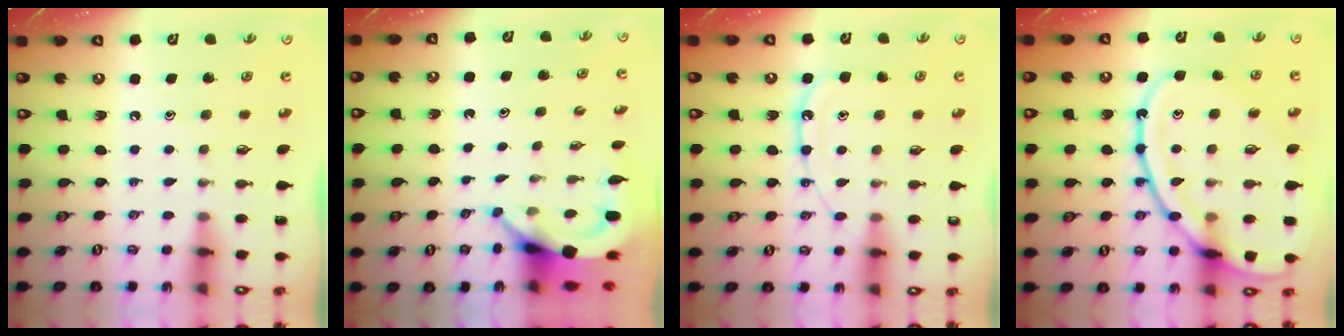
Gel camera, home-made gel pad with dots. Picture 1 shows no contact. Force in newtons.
{"total": 6.2, "press": 6.2, "slide": 0.5}
{"total": 11.1, "press": 11.0, "slide": 1.0}
{"total": 20.6, "press": 20.5, "slide": 2.0}